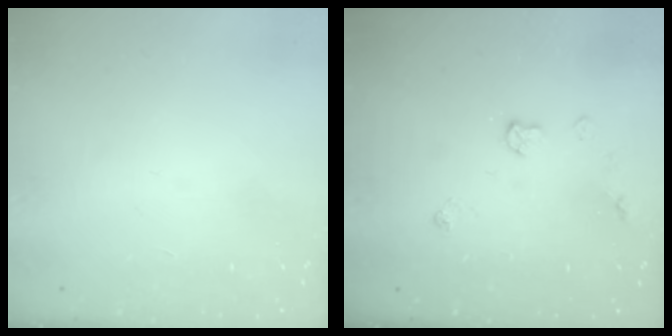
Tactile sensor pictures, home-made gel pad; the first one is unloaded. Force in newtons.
{"total": 6.5, "press": 6.5, "slide": 0.3}